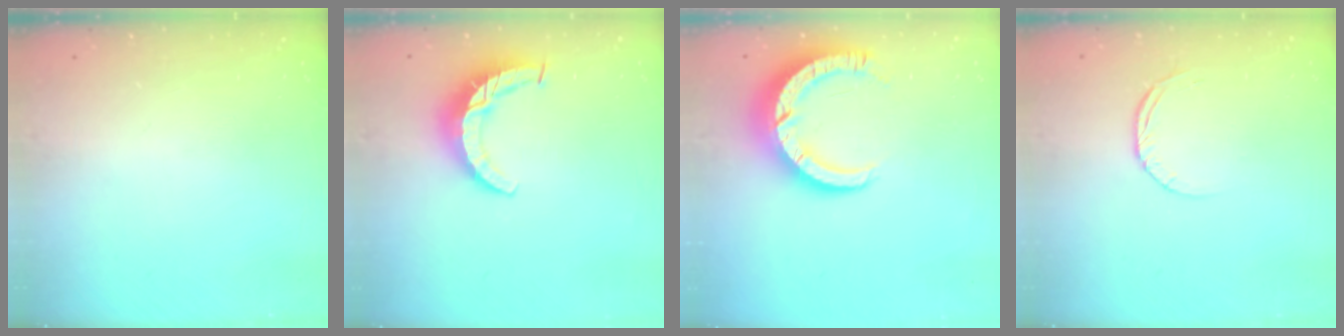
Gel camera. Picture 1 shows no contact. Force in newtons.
{"total": 9.3, "press": 9.3, "slide": 0.5}
{"total": 9.2, "press": 9.2, "slide": 0.7}
{"total": 3.5, "press": 3.5, "slide": 0.3}